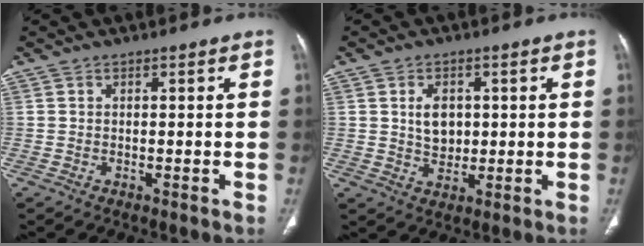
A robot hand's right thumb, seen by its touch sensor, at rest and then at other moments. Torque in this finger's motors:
{"motor_torque": [0.79, 0.55, 0.54, -0.15, 0.22]}